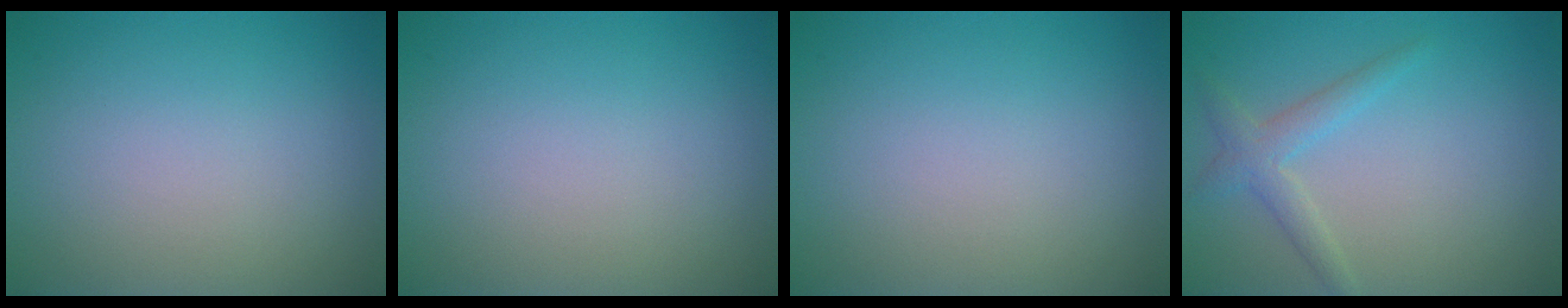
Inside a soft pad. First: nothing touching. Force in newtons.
{"total": 0.0}
{"total": 0.0}
{"total": 3.3, "press": 3.3, "slide": 0.2}